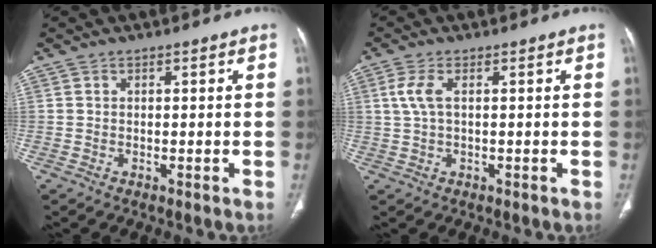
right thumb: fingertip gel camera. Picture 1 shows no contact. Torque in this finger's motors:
{"motor_torque": [-0.26, 0.36, 0.54, 0.37, 0.13]}